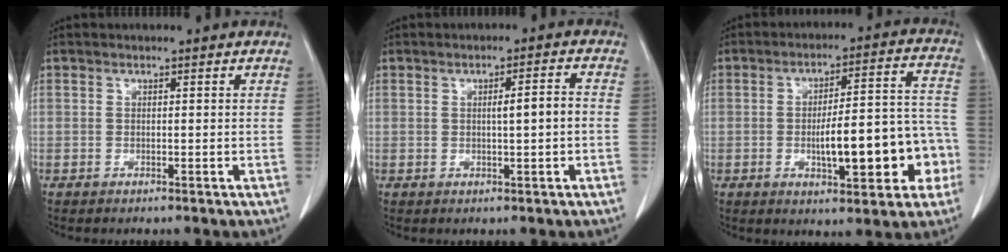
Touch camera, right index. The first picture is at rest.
{"total": 3.9, "force": [-0.1, 0.7, 3.9], "torque": [-0.070, 0.011, 0.004]}
{"total": 15.9, "force": [-4.1, 4.8, 14.6], "torque": [-0.197, 0.040, -0.049]}